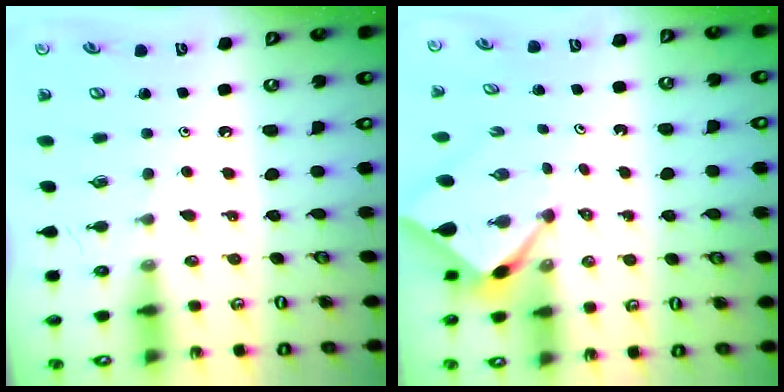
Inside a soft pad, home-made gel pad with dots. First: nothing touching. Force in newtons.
{"total": 2.4, "press": 2.4, "slide": 0.3}